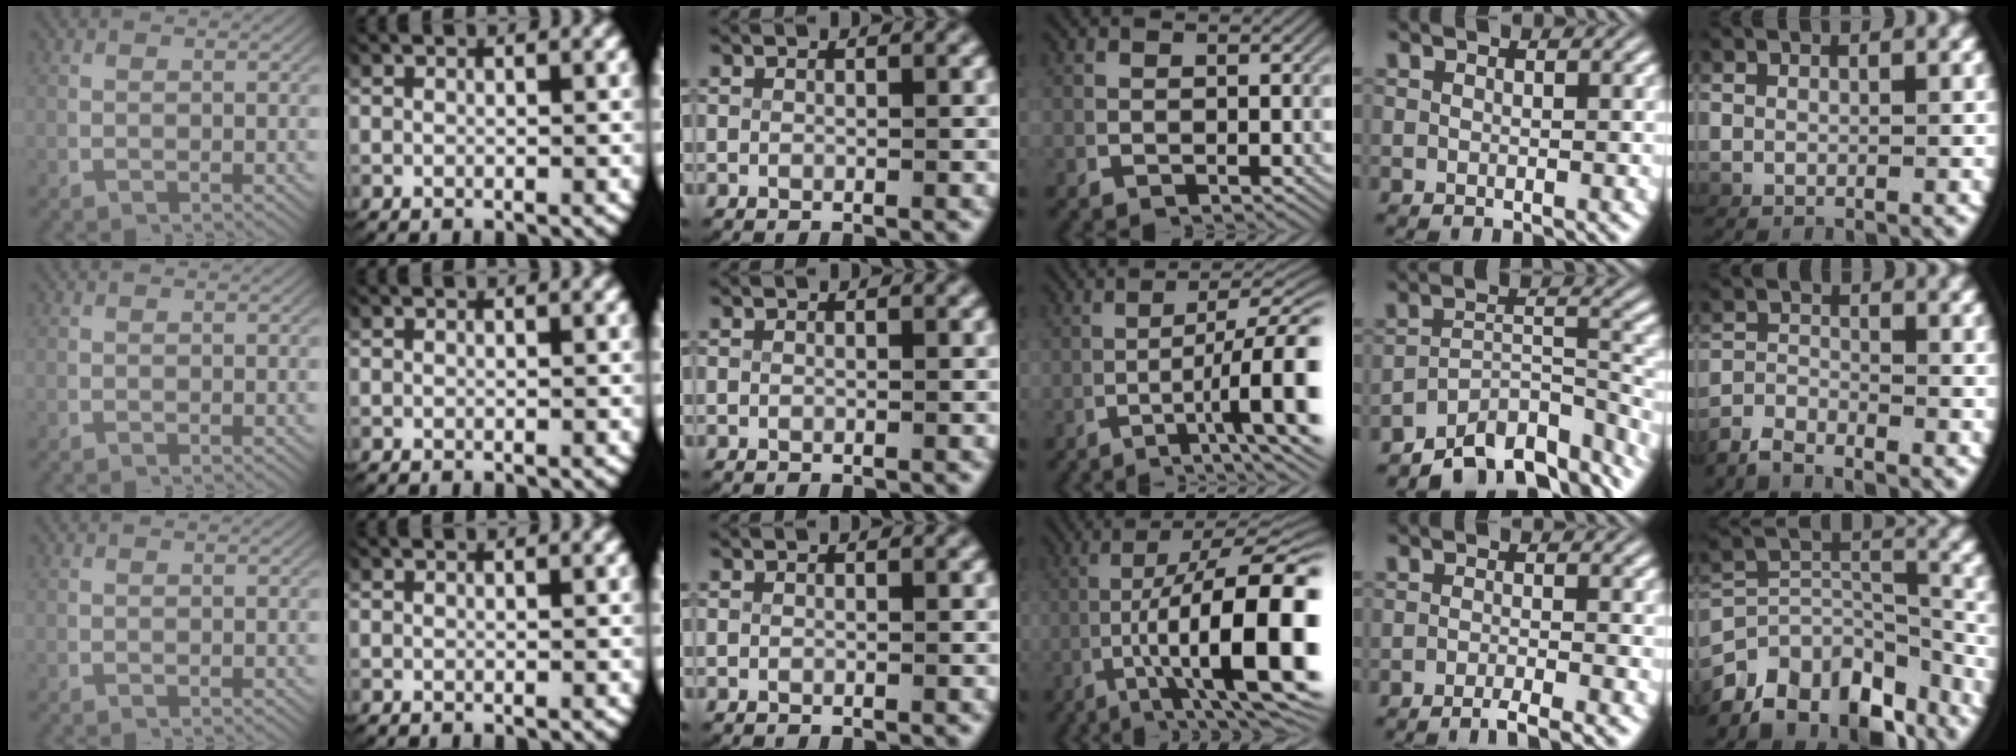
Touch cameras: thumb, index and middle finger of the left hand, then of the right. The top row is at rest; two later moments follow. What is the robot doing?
{"motion": "lift_and_place", "object": "router"}